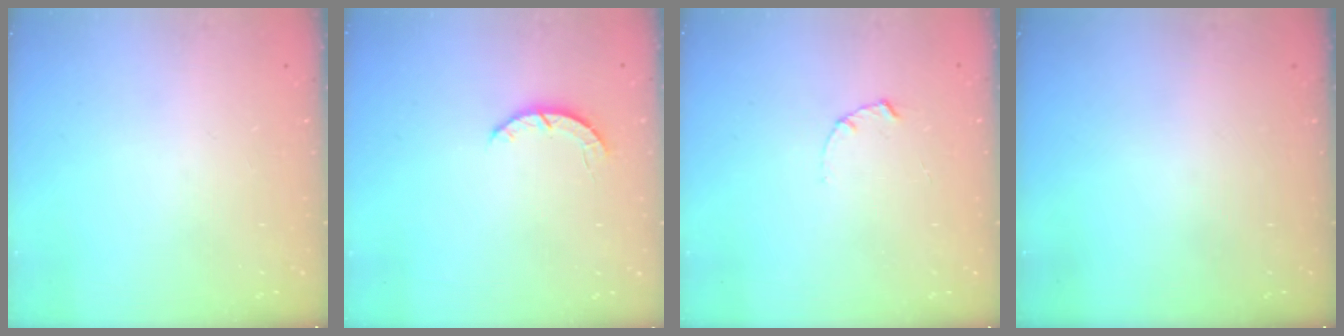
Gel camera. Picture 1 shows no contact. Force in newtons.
{"total": 2.8, "press": 2.8, "slide": 0.4}
{"total": 1.7, "press": 1.6, "slide": 0.3}
{"total": 0.0}